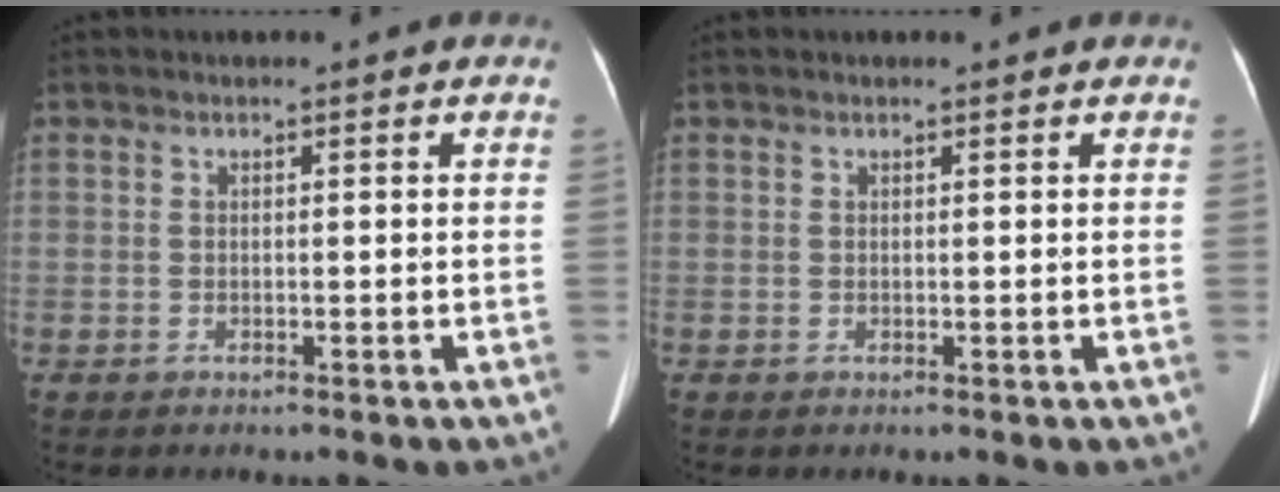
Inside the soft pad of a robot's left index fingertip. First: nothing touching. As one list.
[{"total": 0.6, "force": [0.5, 0.1, 0.2], "torque": [-0.007, 0.005, 0.009]}]